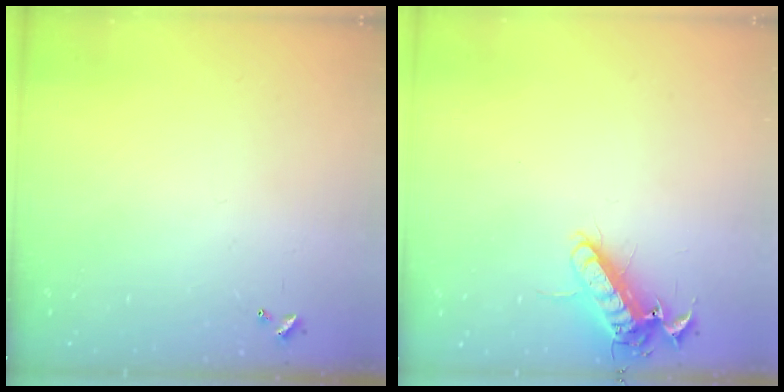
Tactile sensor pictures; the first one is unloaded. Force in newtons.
{"total": 12.7, "press": 12.5, "slide": 2.1}